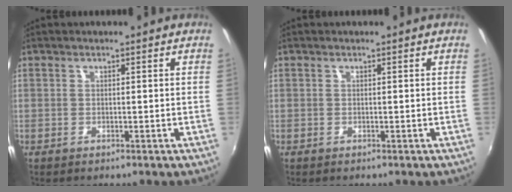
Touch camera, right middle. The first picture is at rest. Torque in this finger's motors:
{"motor_torque": [-0.02, -0.01, 0.00, 0.00]}